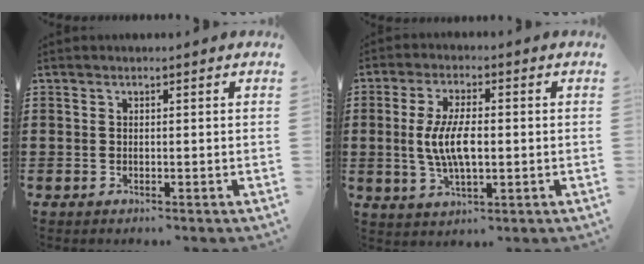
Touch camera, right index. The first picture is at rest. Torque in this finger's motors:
{"motor_torque": [1.77, -0.27, 0.93, 0.21]}